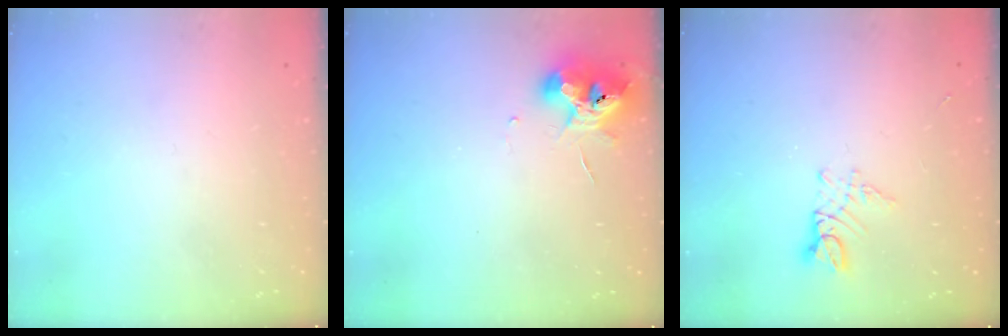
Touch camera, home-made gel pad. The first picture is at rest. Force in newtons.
{"total": 11.4, "press": 11.3, "slide": 1.9}
{"total": 3.6, "press": 3.6, "slide": 0.4}